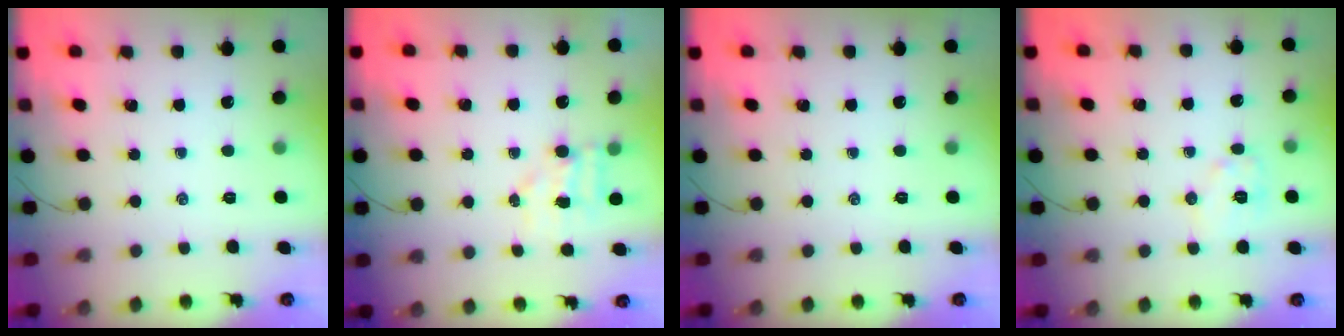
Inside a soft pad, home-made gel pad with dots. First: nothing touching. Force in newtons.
{"total": 4.5, "press": 4.5, "slide": 0.6}
{"total": 0.0}
{"total": 7.7, "press": 7.6, "slide": 0.5}